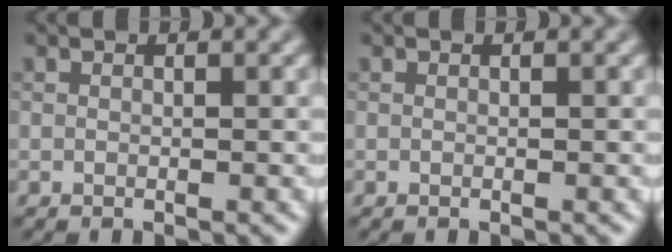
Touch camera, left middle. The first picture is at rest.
{"total": 0.0}